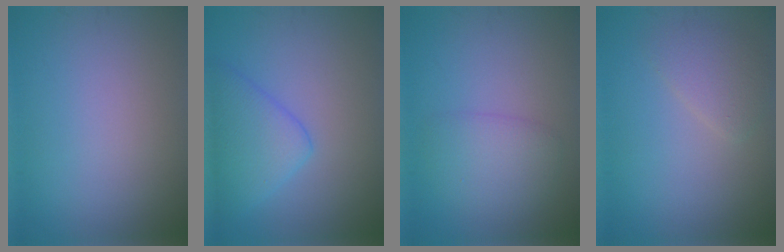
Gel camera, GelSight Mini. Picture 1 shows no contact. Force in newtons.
{"total": 4.5, "press": 4.5, "slide": 0.1}
{"total": 2.9, "press": 2.9, "slide": 0.2}
{"total": 2.1, "press": 2.1, "slide": 0.1}